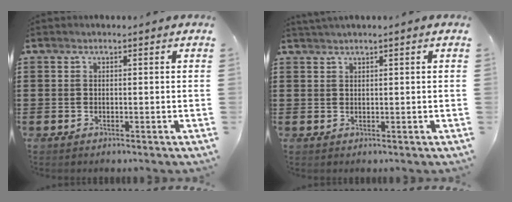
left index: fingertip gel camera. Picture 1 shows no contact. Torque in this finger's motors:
{"motor_torque": [1.21, -0.93, 0.17, 0.06]}